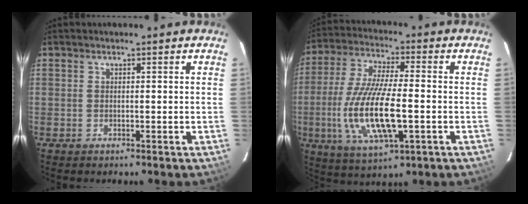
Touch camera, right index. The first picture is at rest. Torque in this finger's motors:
{"motor_torque": [1.03, -0.69, 1.05, 0.21]}